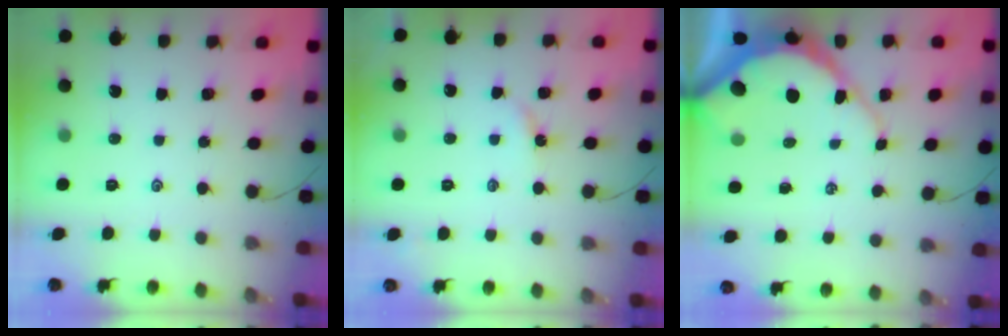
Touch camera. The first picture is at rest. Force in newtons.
{"total": 3.0, "press": 2.9, "slide": 0.5}
{"total": 10.3, "press": 10.2, "slide": 1.0}